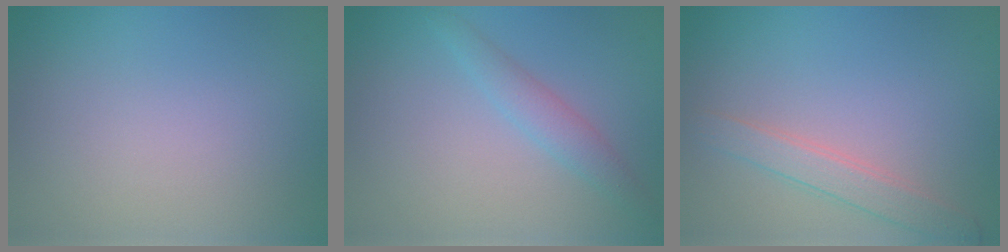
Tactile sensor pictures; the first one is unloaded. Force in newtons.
{"total": 2.0, "press": 2.0, "slide": 0.1}
{"total": 2.4, "press": 2.4, "slide": 0.1}